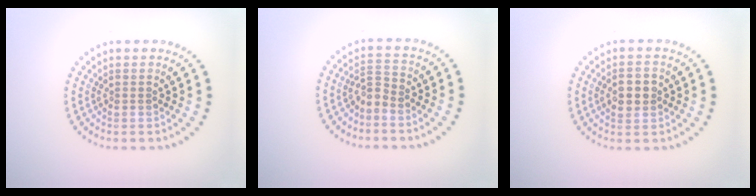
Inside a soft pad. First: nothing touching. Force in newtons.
{"total": 1.8, "press": 1.3, "slide": 1.3}
{"total": 2.9, "press": 2.9, "slide": 0.0}